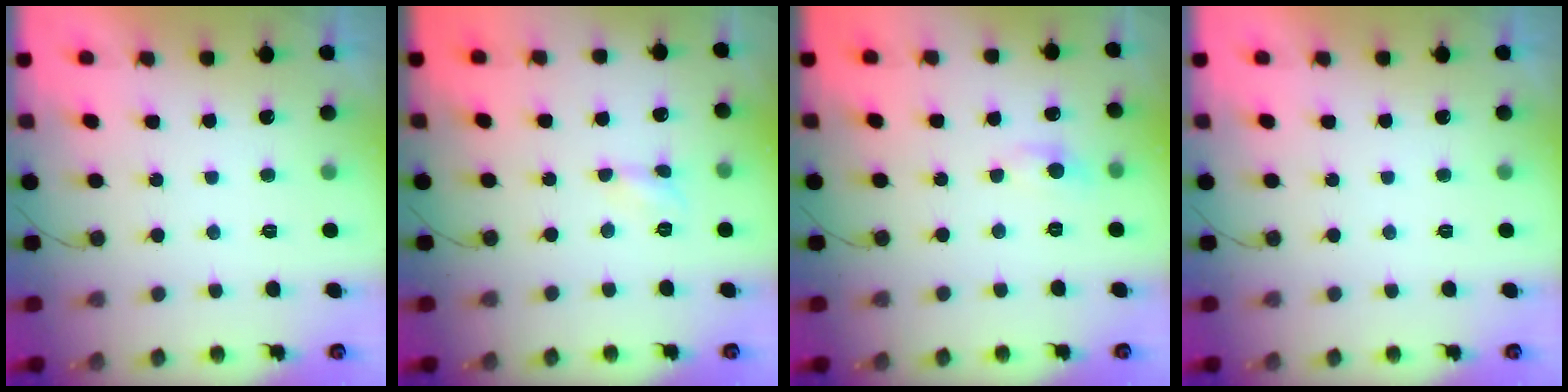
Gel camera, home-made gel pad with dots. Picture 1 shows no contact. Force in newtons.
{"total": 2.8, "press": 2.8, "slide": 0.4}
{"total": 4.5, "press": 4.4, "slide": 0.6}
{"total": 0.0}